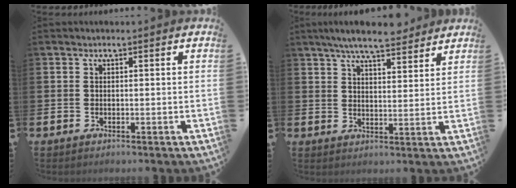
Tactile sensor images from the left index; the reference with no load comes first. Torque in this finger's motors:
{"motor_torque": [0.53, -0.46, 0.90, 0.21]}